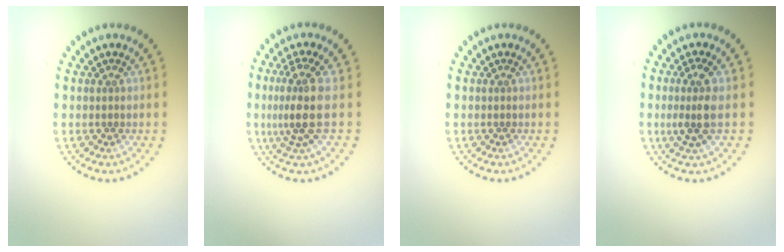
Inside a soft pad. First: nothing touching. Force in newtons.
{"total": 3.8, "press": 2.9, "slide": 2.5}
{"total": 0.0}
{"total": 2.6, "press": 2.4, "slide": 1.2}